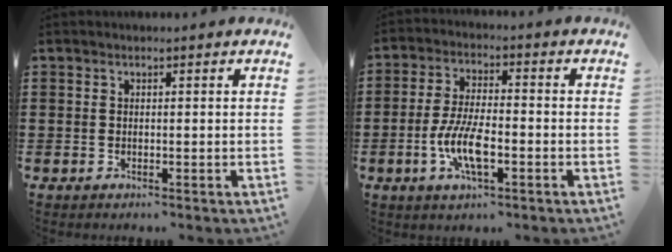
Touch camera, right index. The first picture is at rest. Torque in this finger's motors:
{"motor_torque": [1.51, 0.63, 0.41, 0.21]}